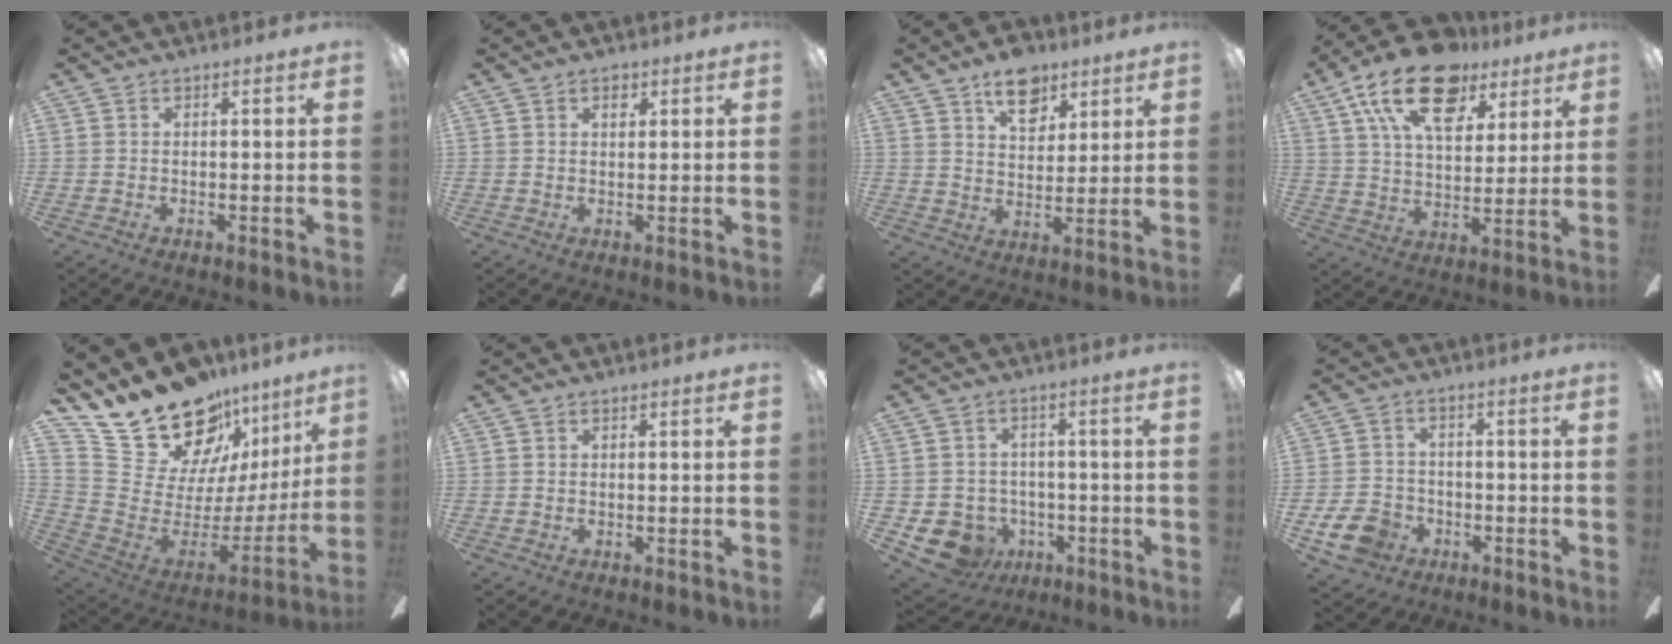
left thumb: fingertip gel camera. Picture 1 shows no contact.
{"total": 1.8, "force": [1.3, 0.9, 0.9], "torque": [-0.003, -0.005, 0.020]}
{"total": 10.4, "force": [7.0, 5.6, 5.3], "torque": [-0.065, -0.028, 0.124]}
{"total": 20.8, "force": [12.3, 10.6, 12.9], "torque": [-0.217, -0.048, 0.216]}
{"total": 22.8, "force": [18.8, 10.2, 7.9], "torque": [-0.130, -0.149, 0.357]}
{"total": 0.0}
{"total": 8.0, "force": [-3.9, 6.5, 2.5], "torque": [-0.082, 0.024, -0.068]}
{"total": 9.0, "force": [-4.4, 6.5, 4.4], "torque": [-0.098, 0.024, -0.082]}